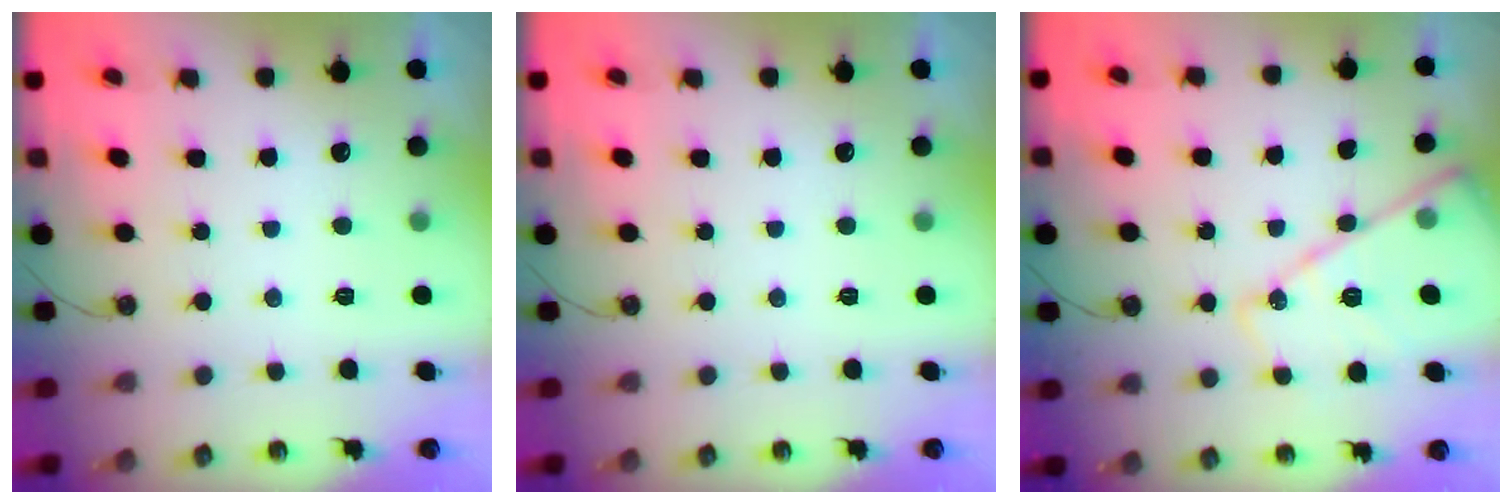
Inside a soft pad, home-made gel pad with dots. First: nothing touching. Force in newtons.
{"total": 0.0}
{"total": 15.7, "press": 15.6, "slide": 1.7}